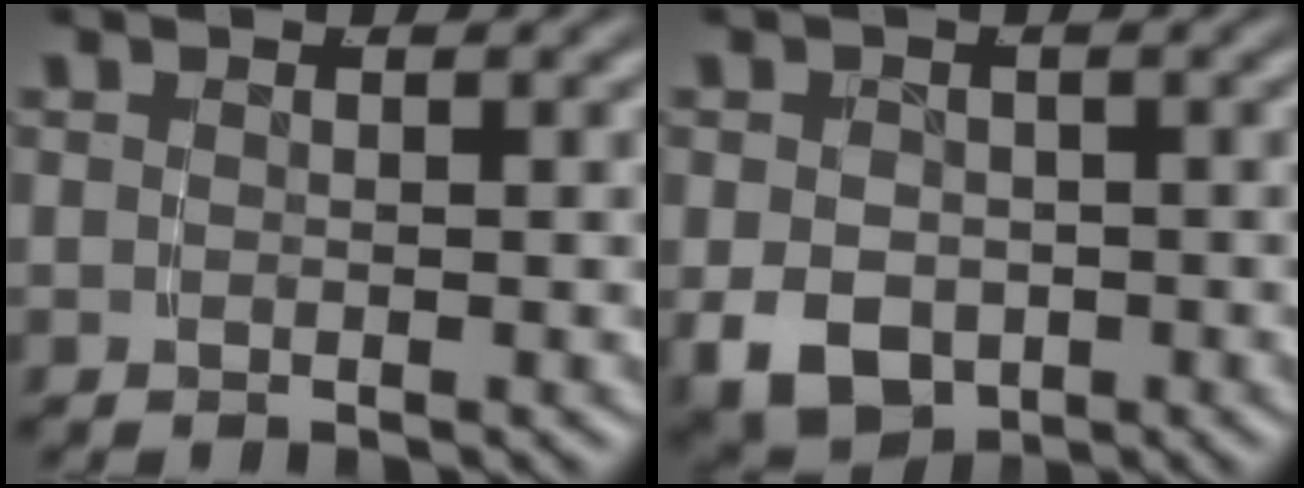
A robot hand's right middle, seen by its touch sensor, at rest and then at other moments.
{"total": 6.0, "force": [-1.8, 4.9, 3.1], "torque": [-0.064, -0.029, -0.020]}